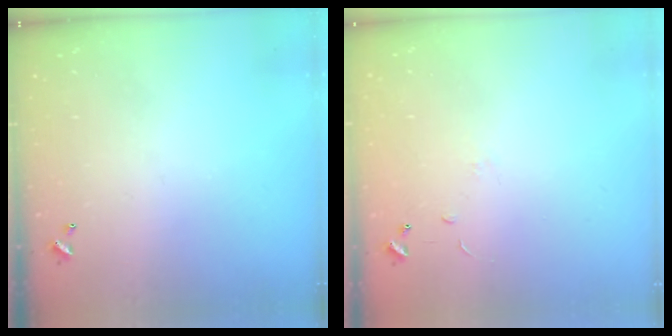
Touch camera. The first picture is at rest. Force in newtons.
{"total": 6.5, "press": 6.5, "slide": 0.6}